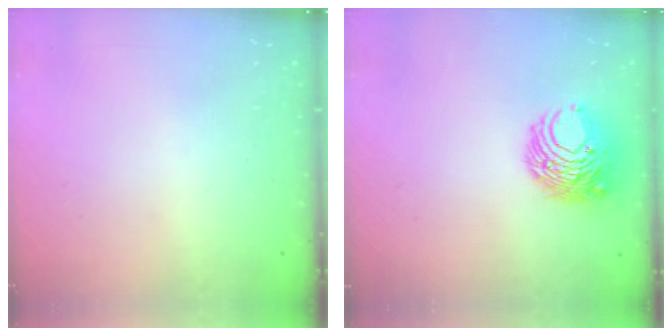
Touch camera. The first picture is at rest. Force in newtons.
{"total": 8.6, "press": 8.5, "slide": 0.9}